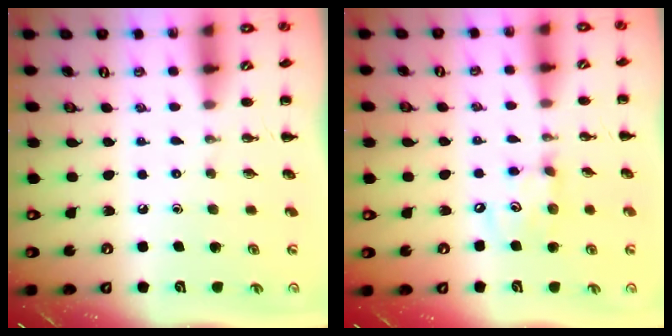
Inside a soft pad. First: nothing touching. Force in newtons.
{"total": 6.8, "press": 6.7, "slide": 1.2}